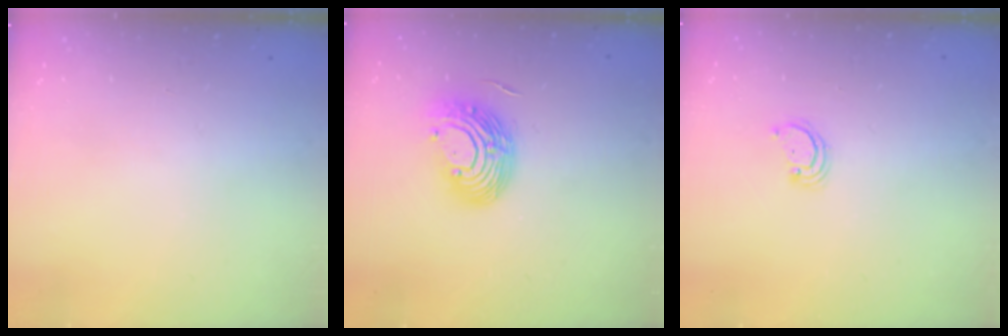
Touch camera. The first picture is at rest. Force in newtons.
{"total": 12.8, "press": 12.6, "slide": 2.2}
{"total": 1.7, "press": 1.7, "slide": 0.1}